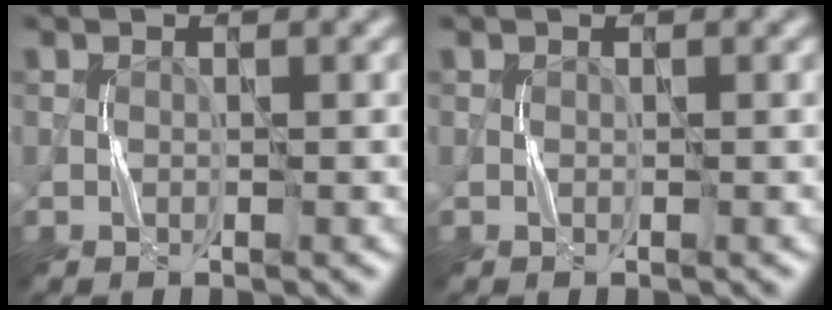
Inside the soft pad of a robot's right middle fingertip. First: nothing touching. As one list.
[{"total": 0.0}]